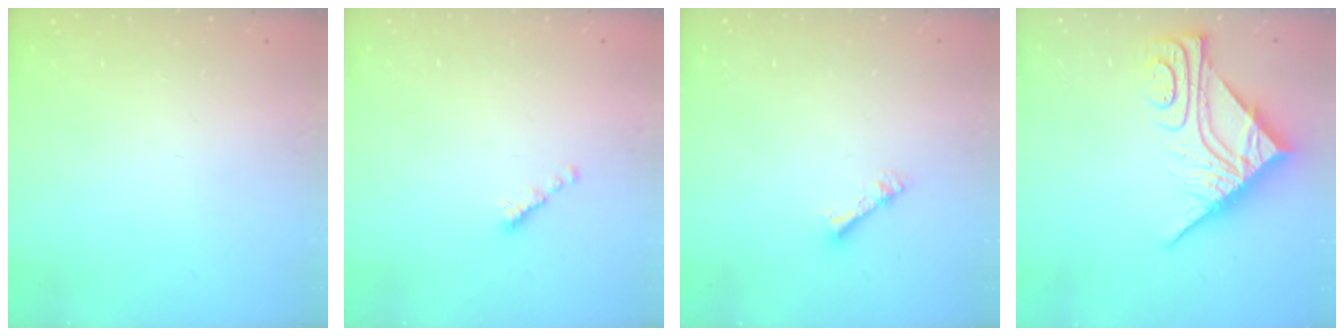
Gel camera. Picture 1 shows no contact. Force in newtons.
{"total": 0.0}
{"total": 2.3, "press": 2.3, "slide": 0.3}
{"total": 11.7, "press": 11.7, "slide": 1.1}